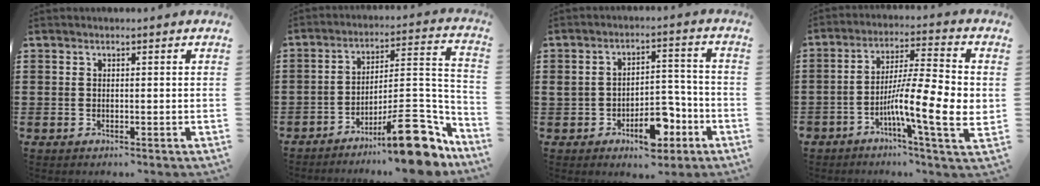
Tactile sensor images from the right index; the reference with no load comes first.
{"total": 15.1, "force": [-10.3, 3.9, 10.3], "torque": [-0.115, 0.043, -0.175]}
{"total": 8.6, "force": [-4.2, 4.5, 6.1], "torque": [-0.085, 0.020, -0.069]}
{"total": 11.7, "force": [-2.6, 2.0, 11.2], "torque": [-0.199, -0.012, -0.050]}